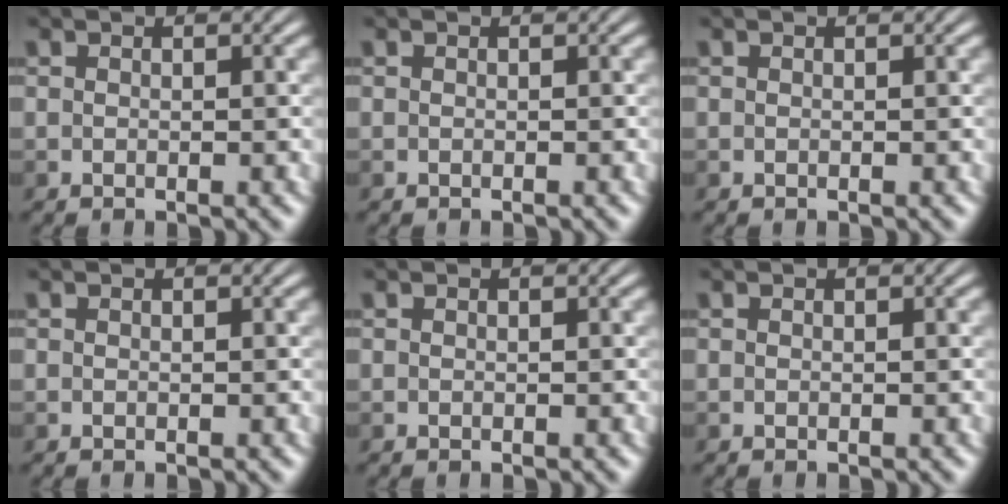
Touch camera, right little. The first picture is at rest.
{"total": 0.0}
{"total": 0.0}
{"total": 0.0}
{"total": 0.0}
{"total": 0.0}